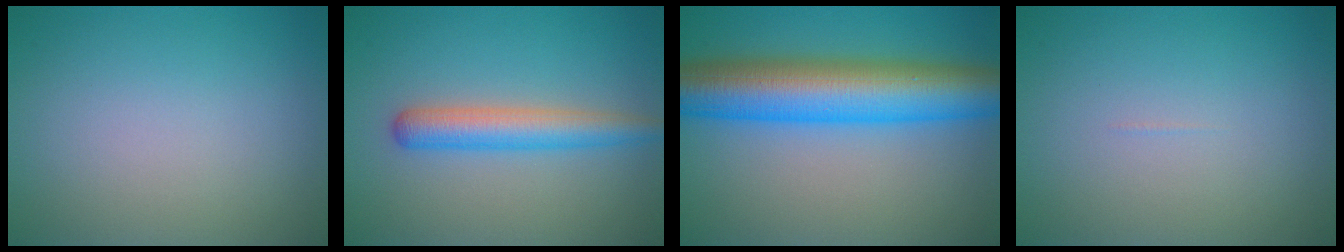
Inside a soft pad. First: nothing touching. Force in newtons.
{"total": 3.9, "press": 3.9, "slide": 0.1}
{"total": 10.9, "press": 10.9, "slide": 0.2}
{"total": 0.0}